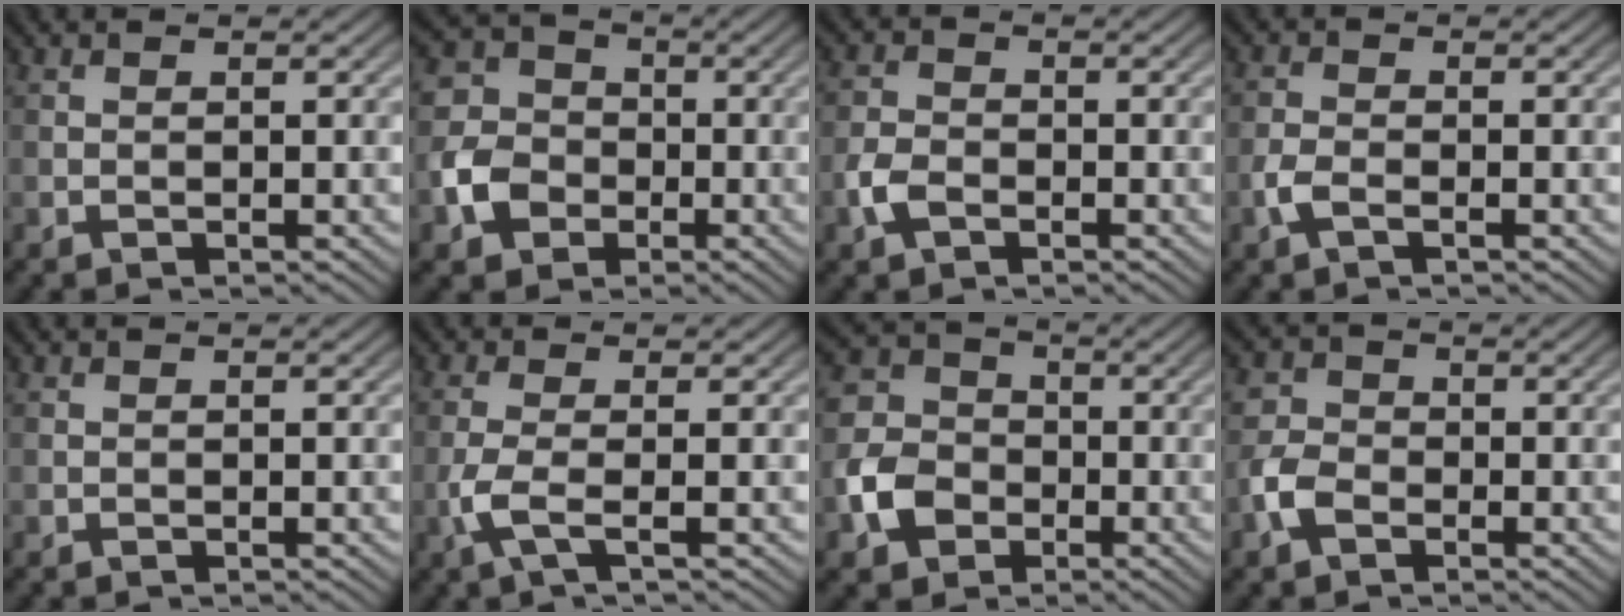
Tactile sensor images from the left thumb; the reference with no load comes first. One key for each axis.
{"total": 6.4, "fx": -2.0, "fy": 5.4, "fz": 2.8, "tx": -0.073, "ty": -0.003, "tz": -0.053}
{"total": 3.3, "fx": -1.6, "fy": 2.2, "fz": 1.9, "tx": -0.046, "ty": 0.000, "tz": -0.042}
{"total": 2.5, "fx": -1.2, "fy": 1.2, "fz": 1.8, "tx": -0.048, "ty": -0.001, "tz": -0.033}
{"total": 0.0}
{"total": 3.3, "fx": -1.0, "fy": 0.6, "fz": 3.1, "tx": -0.074, "ty": 0.004, "tz": -0.031}
{"total": 6.8, "fx": -2.4, "fy": 5.6, "fz": 3.2, "tx": -0.082, "ty": -0.004, "tz": -0.062}
{"total": 4.0, "fx": -1.8, "fy": 2.9, "fz": 2.1, "tx": -0.057, "ty": 0.001, "tz": -0.047}